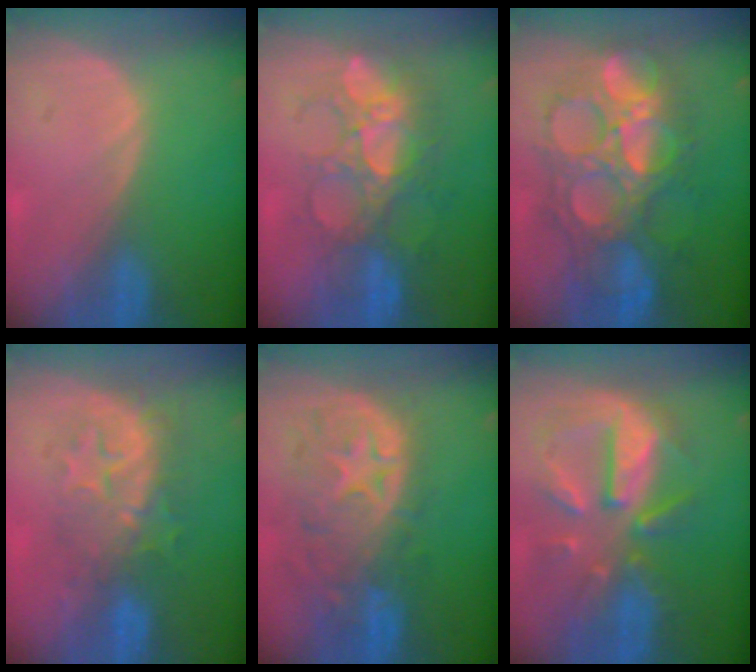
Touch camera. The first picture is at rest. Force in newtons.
{"total": 8.9, "press": 8.7, "slide": 1.6}
{"total": 12.2, "press": 12.1, "slide": 1.4}
{"total": 8.2, "press": 7.9, "slide": 2.2}
{"total": 11.2, "press": 9.7, "slide": 5.5}
{"total": 10.3, "press": 9.3, "slide": 4.5}